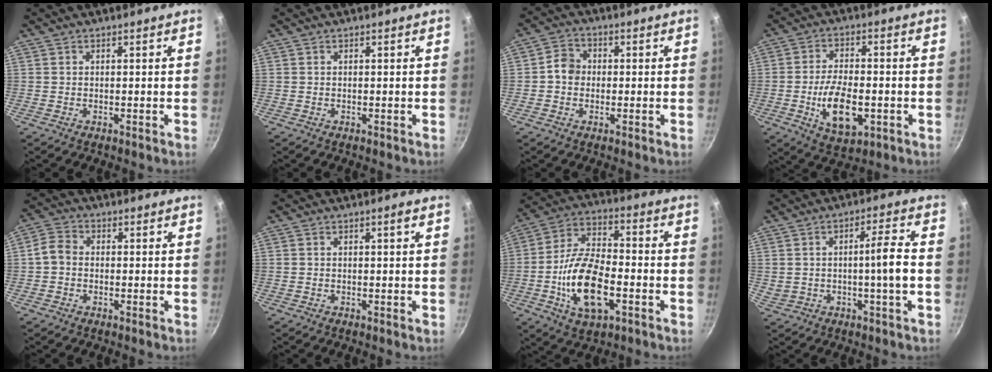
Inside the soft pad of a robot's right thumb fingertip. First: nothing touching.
{"total": 0.0}
{"total": 4.4, "force": [-0.2, 3.8, 2.1], "torque": [-0.016, 0.014, -0.015]}
{"total": 11.9, "force": [-2.9, 6.0, 9.8], "torque": [-0.165, 0.008, -0.045]}
{"total": 4.1, "force": [-0.5, 3.4, 2.2], "torque": [-0.037, 0.013, -0.022]}
{"total": 1.0, "force": [0.2, -0.1, 1.0], "torque": [-0.019, 0.001, 0.006]}
{"total": 16.6, "force": [-4.6, 8.2, 13.7], "torque": [-0.249, 0.028, -0.088]}
{"total": 6.7, "force": [-0.5, 0.8, 6.7], "torque": [-0.112, 0.021, 0.002]}